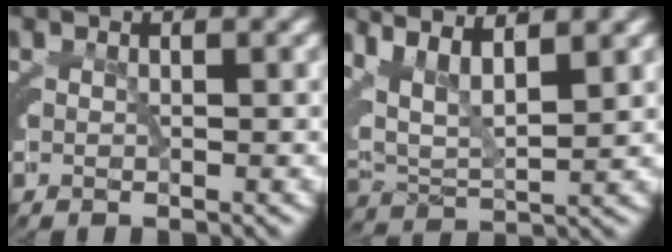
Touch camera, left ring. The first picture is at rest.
{"total": 9.1, "force": [2.7, 6.7, 5.5], "torque": [-0.139, -0.016, 0.043]}